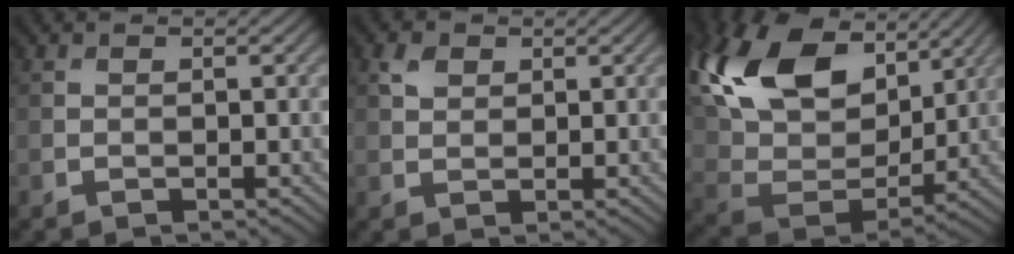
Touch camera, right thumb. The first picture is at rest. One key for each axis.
{"total": 2.0, "fx": 1.0, "fy": 1.4, "fz": 1.0, "tx": -0.026, "ty": 0.002, "tz": 0.021}
{"total": 19.3, "fx": 9.2, "fy": 11.7, "fz": 12.3, "tx": -0.306, "ty": 0.043, "tz": 0.175}